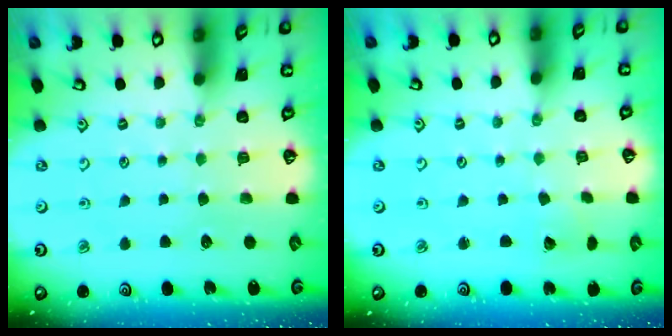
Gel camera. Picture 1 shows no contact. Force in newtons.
{"total": 1.9, "press": 1.9, "slide": 0.0}